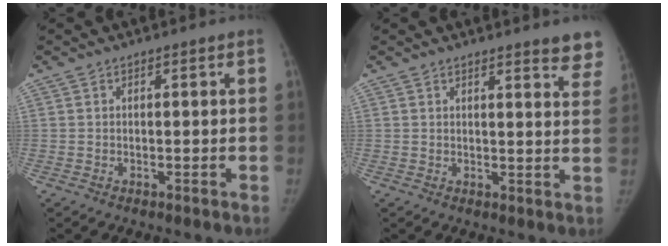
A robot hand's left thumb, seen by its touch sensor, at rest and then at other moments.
{"total": 7.3, "force": [6.3, 1.2, 3.5], "torque": [-0.012, -0.033, 0.053]}